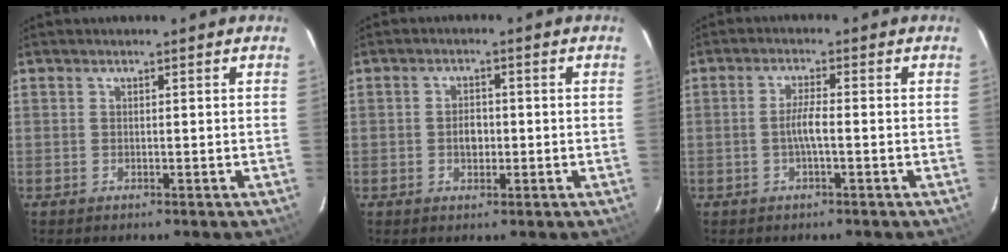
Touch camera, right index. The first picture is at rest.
{"total": 3.0, "force": [-0.4, 2.1, 2.0], "torque": [-0.035, 0.006, -0.007]}
{"total": 3.0, "force": [-0.8, 0.3, 2.9], "torque": [-0.057, 0.003, -0.015]}